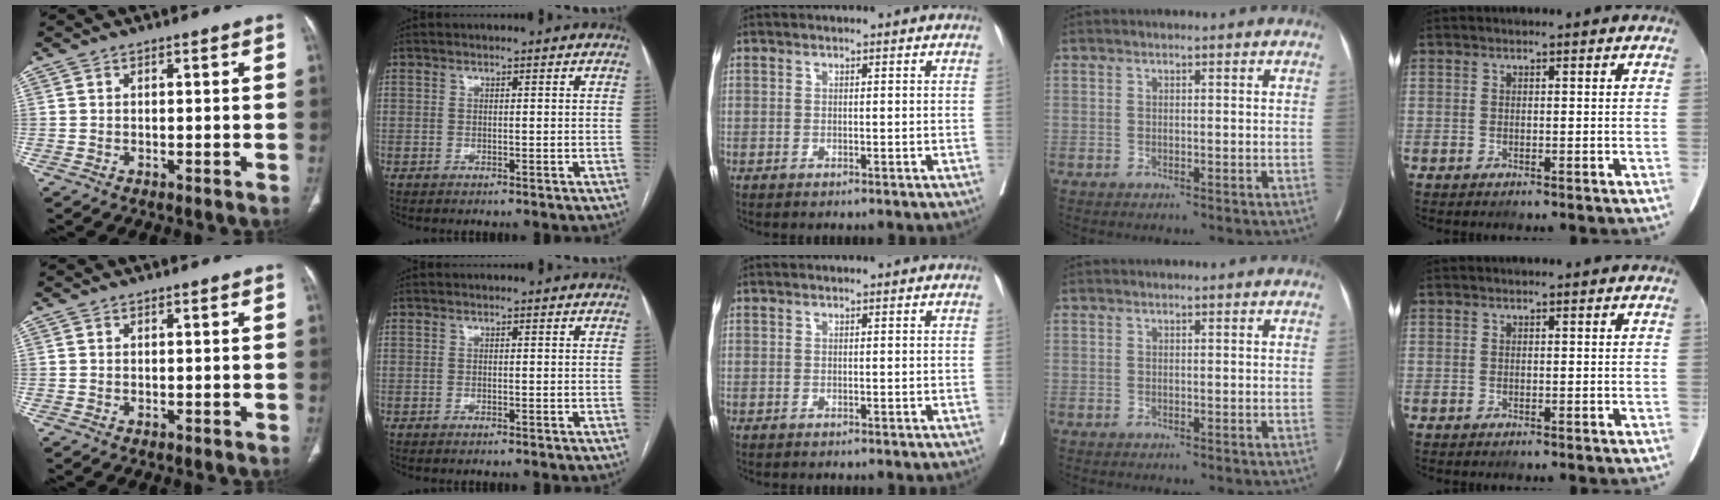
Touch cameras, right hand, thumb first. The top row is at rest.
{}